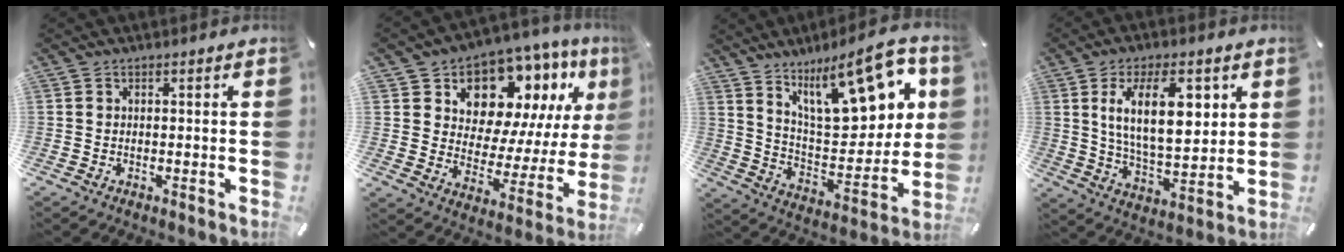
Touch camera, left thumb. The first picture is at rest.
{"total": 12.7, "force": [9.0, 8.0, 4.0], "torque": [-0.065, -0.091, 0.162]}
{"total": 20.7, "force": [12.8, 8.6, 13.8], "torque": [-0.206, -0.072, 0.215]}
{"total": 15.4, "force": [5.8, 7.3, 12.3], "torque": [-0.211, -0.009, 0.095]}